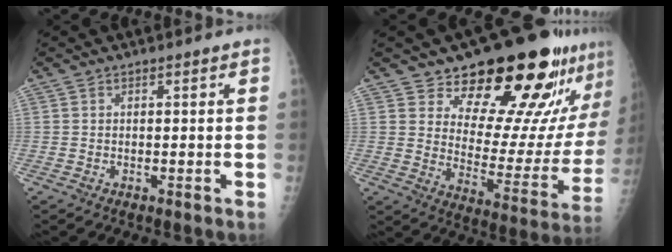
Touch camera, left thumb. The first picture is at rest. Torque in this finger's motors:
{"motor_torque": [0.78, 0.74, 1.17, -1.60, 0.21]}